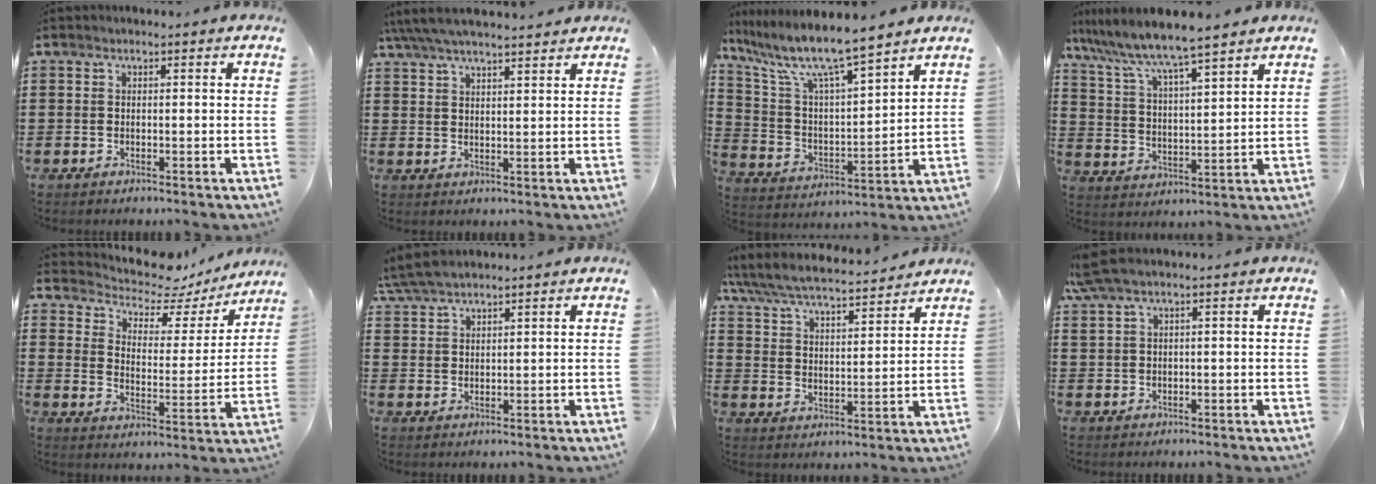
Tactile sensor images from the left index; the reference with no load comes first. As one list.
[{"total": 4.8, "force": [4.4, 0.3, 2.0], "torque": [-0.052, -0.011, 0.078]}, {"total": 8.9, "force": [7.6, 0.2, 4.7], "torque": [-0.125, -0.052, 0.123]}, {"total": 6.6, "force": [6.0, -0.2, 2.7], "torque": [-0.079, -0.036, 0.098]}, {"total": 6.0, "force": [5.5, 2.0, 1.4], "torque": [-0.051, -0.041, 0.090]}, {"total": 4.3, "force": [3.9, 0.8, 1.6], "torque": [-0.044, -0.003, 0.075]}, {"total": 6.1, "force": [5.7, 0.4, 2.0], "torque": [-0.063, -0.037, 0.096]}, {"total": 2.7, "force": [1.5, 0.3, 2.2], "torque": [-0.052, -0.003, 0.025]}]